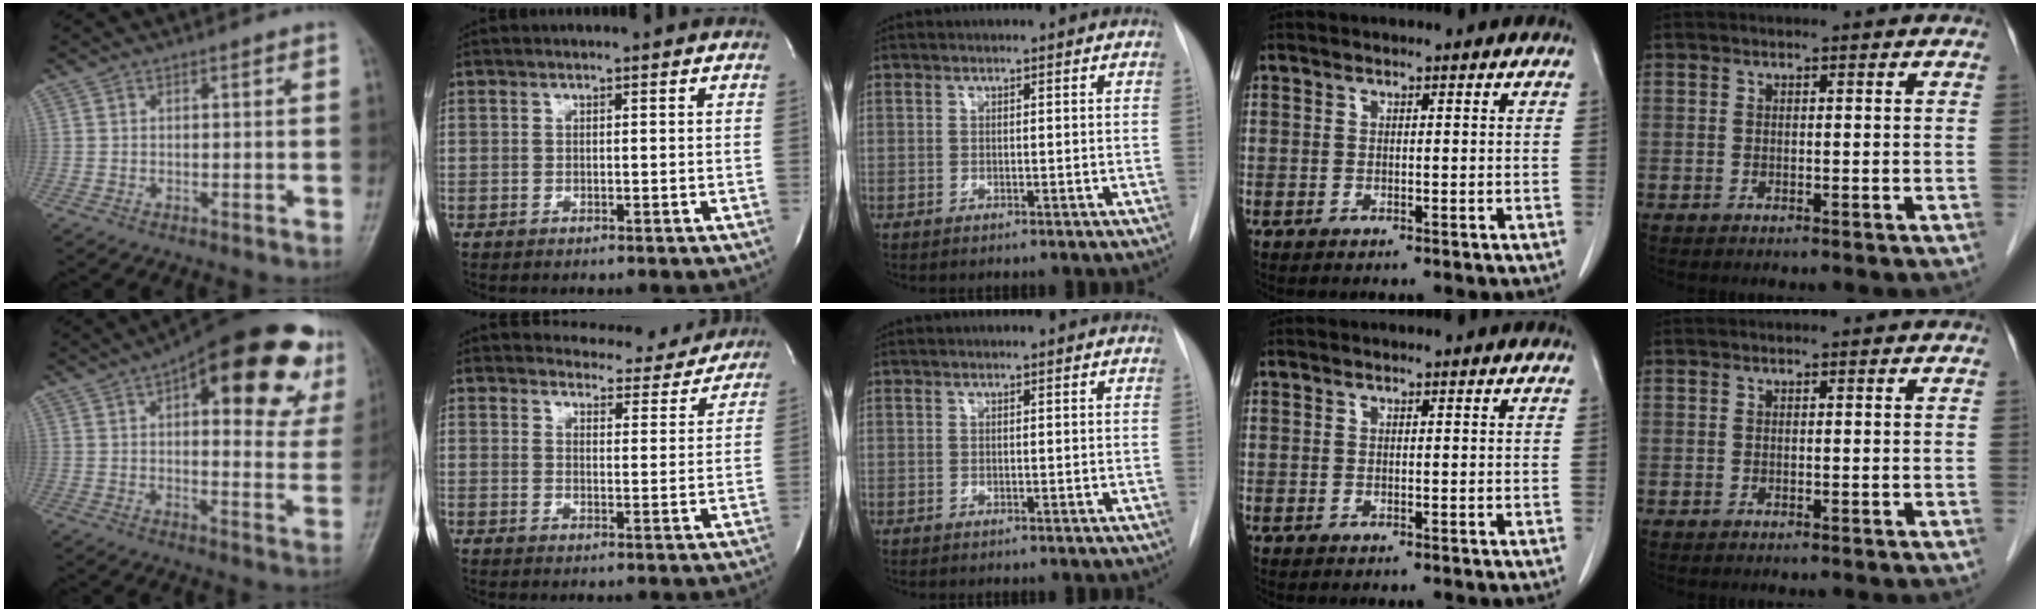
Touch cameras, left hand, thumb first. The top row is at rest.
{"thumb": {"total": 26.0, "force": [12.9, 9.8, 20.3], "torque": [-0.242, -0.009, 0.172]}, "index": {"total": 9.2, "force": [8.9, 2.2, 0.3], "torque": [0.010, -0.013, 0.100]}}